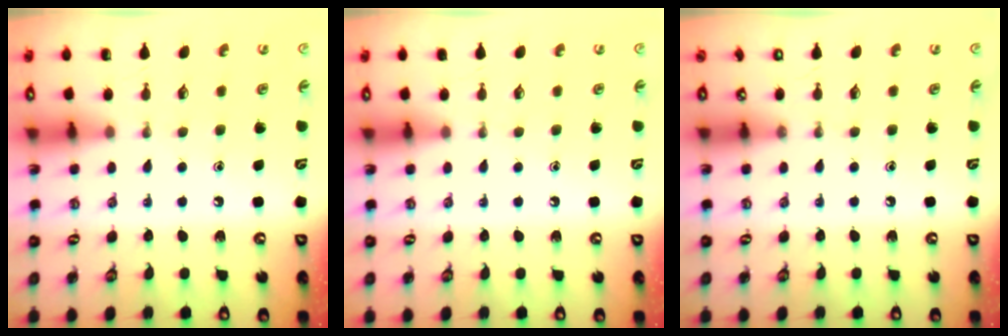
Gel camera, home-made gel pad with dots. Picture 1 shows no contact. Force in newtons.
{"total": 0.0}
{"total": 0.0}